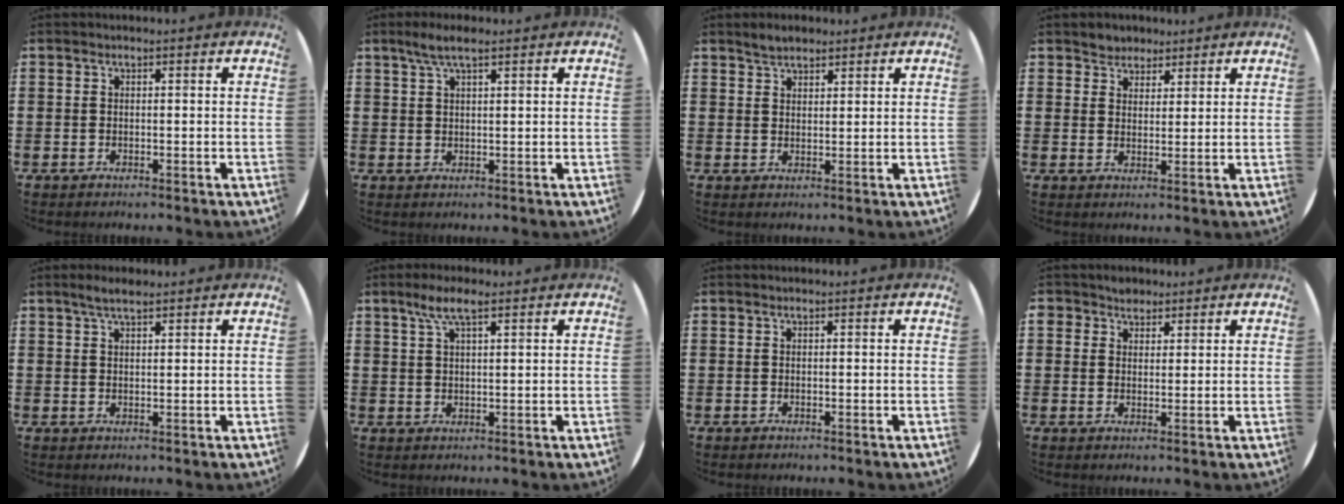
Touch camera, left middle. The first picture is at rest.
{"total": 3.5, "force": [2.4, 0.7, 2.5], "torque": [-0.053, 0.008, 0.040]}
{"total": 2.7, "force": [2.5, 1.0, 0.5], "torque": [-0.006, 0.004, 0.047]}
{"total": 2.8, "force": [2.4, 1.3, -0.5], "torque": [0.000, 0.004, 0.047]}
{"total": 2.5, "force": [2.0, 0.5, 1.4], "torque": [-0.031, 0.005, 0.035]}
{"total": 4.7, "force": [2.8, 1.2, 3.5], "torque": [-0.075, 0.009, 0.048]}
{"total": 0.0}
{"total": 2.4, "force": [1.9, 1.5, 0.1], "torque": [0.000, 0.004, 0.035]}